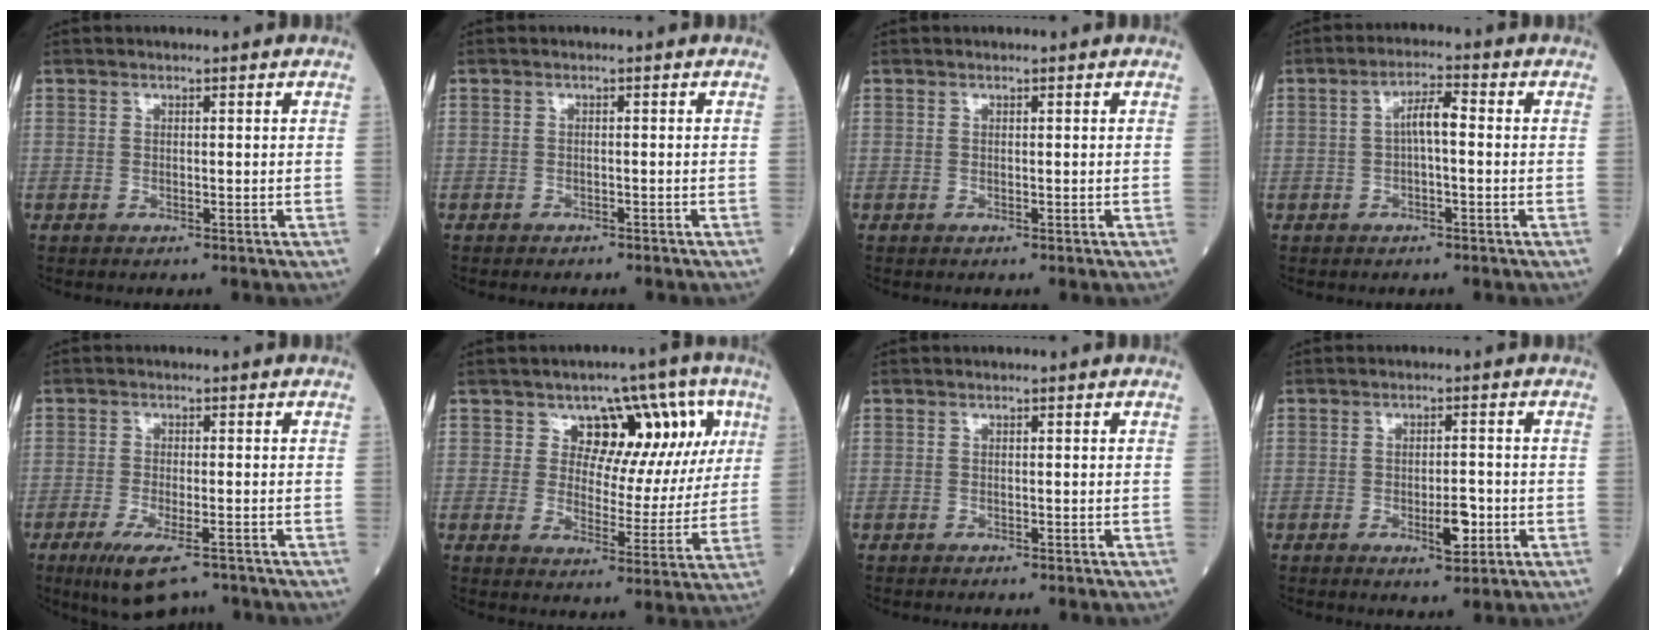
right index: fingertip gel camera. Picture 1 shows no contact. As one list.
[{"total": 2.0, "force": [-1.8, 0.7, 0.6], "torque": [-0.010, -0.001, -0.021]}, {"total": 0.0}, {"total": 3.9, "force": [-0.1, 0.9, 3.8], "torque": [-0.065, 0.013, -0.003]}, {"total": 7.5, "force": [-5.4, 1.8, 4.9], "torque": [-0.083, -0.016, -0.088]}, {"total": 11.6, "force": [4.8, 6.9, 8.0], "torque": [-0.078, 0.030, 0.067]}, {"total": 0.5, "force": [-0.5, 0.1, 0.1], "torque": [-0.004, 0.000, -0.010]}, {"total": 4.2, "force": [-1.4, 1.3, 3.8], "torque": [-0.058, 0.000, -0.013]}]